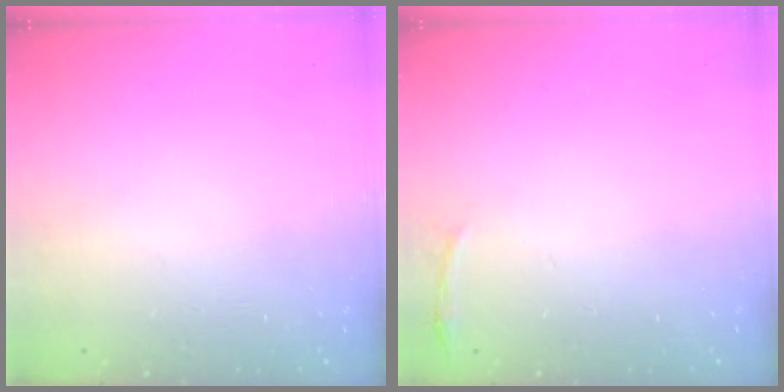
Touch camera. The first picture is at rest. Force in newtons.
{"total": 3.0, "press": 1.9, "slide": 2.3}